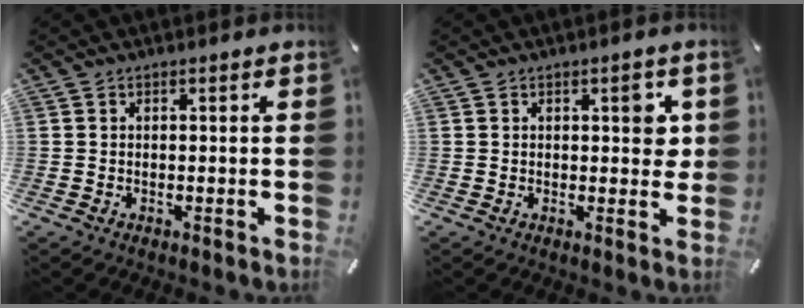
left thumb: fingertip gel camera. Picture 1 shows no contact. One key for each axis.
{"total": 4.3, "fx": 1.3, "fy": 2.2, "fz": 3.4, "tx": -0.031, "ty": -0.009, "tz": 0.012}